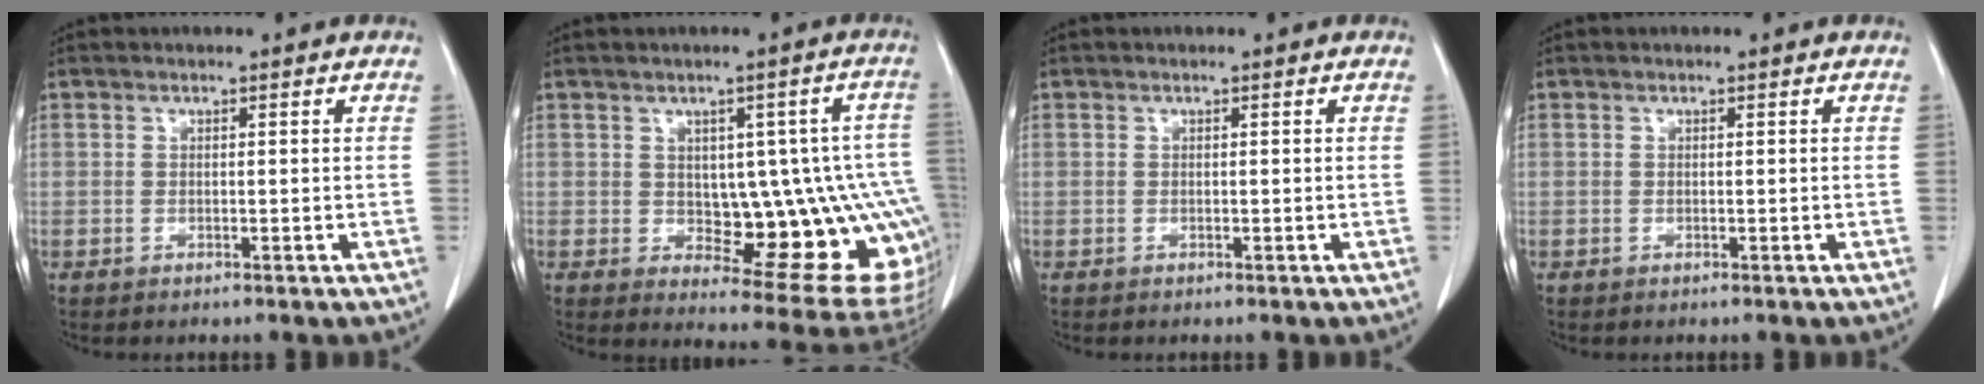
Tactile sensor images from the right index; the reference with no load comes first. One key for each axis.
{"total": 16.0, "fx": -1.2, "fy": 5.9, "fz": 14.9, "tx": -0.129, "ty": 0.017, "tz": 0.006}
{"total": 0.0}
{"total": 0.0}